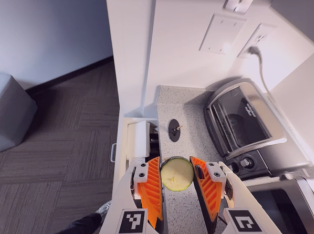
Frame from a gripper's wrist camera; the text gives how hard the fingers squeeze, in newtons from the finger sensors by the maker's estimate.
{"total": 9.9, "left": 9.9, "right": 9.9}